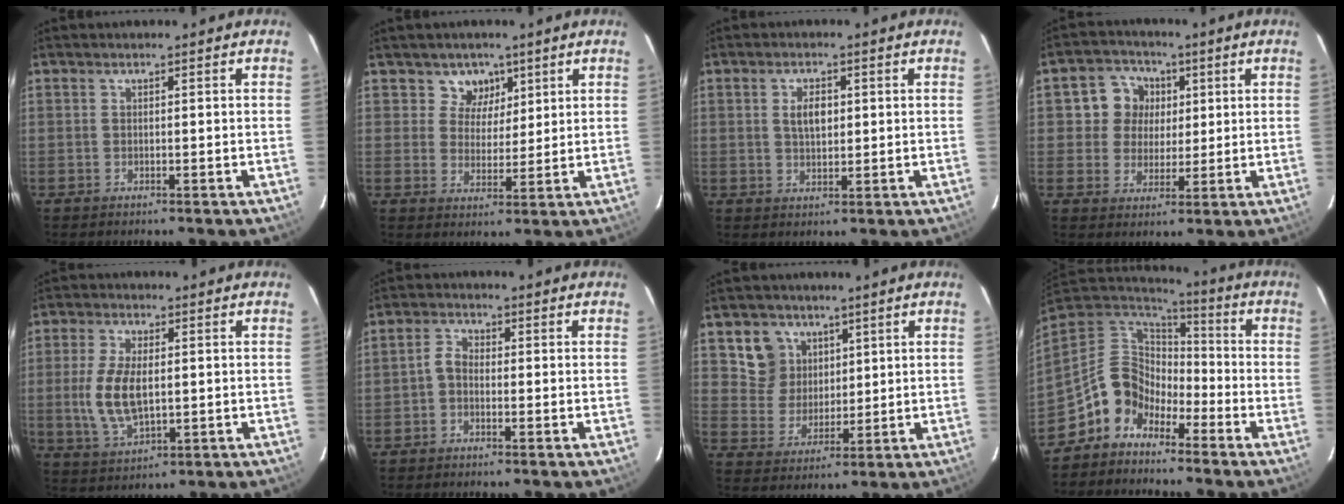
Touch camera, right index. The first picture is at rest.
{"total": 5.0, "force": [2.7, 4.1, 0.4], "torque": [0.003, 0.000, 0.045]}
{"total": 4.0, "force": [0.9, 2.2, 3.2], "torque": [-0.057, 0.006, 0.019]}
{"total": 7.6, "force": [1.7, 7.1, 2.0], "torque": [-0.046, 0.022, 0.027]}
{"total": 9.9, "force": [-0.3, 4.9, 8.6], "torque": [-0.182, -0.006, 0.001]}
{"total": 2.1, "force": [-1.1, 1.3, 1.2], "torque": [-0.030, 0.009, -0.025]}
{"total": 7.9, "force": [3.9, 6.7, 1.5], "torque": [-0.032, 0.013, 0.083]}
{"total": 10.7, "force": [-7.5, 7.0, 3.0], "torque": [-0.069, 0.036, -0.152]}